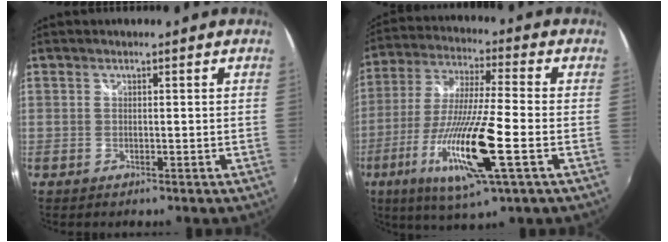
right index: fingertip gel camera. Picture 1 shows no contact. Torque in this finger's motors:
{"motor_torque": [1.78, 0.36, 1.05, 0.21]}